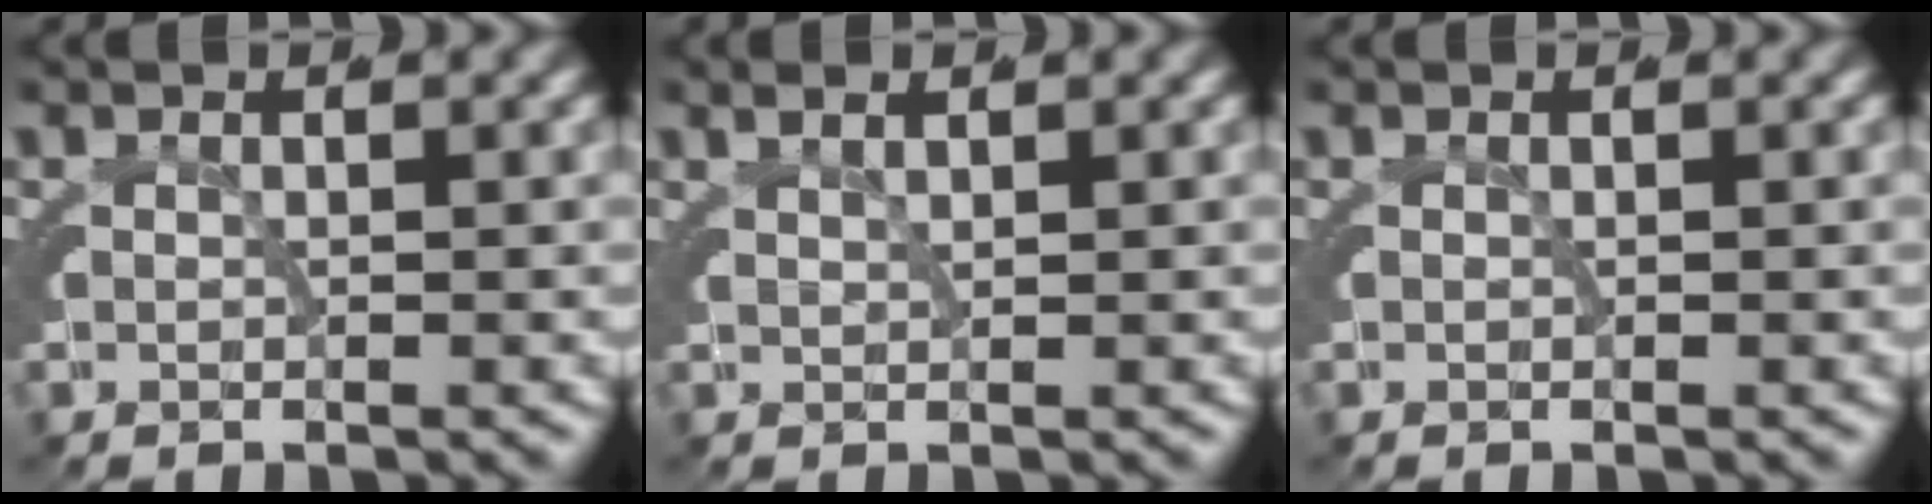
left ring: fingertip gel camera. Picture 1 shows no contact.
{"total": 0.9, "force": [0.8, 0.2, 0.3], "torque": [-0.005, 0.002, 0.014]}
{"total": 0.0}